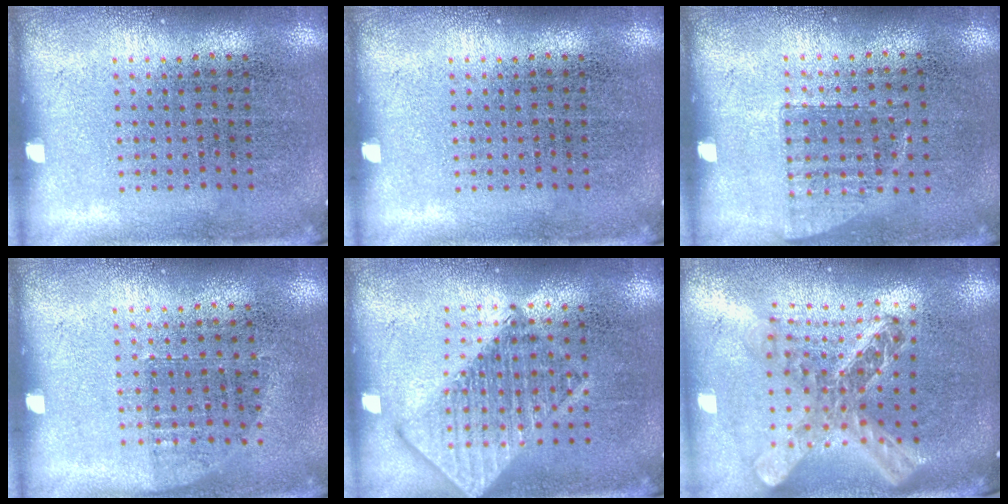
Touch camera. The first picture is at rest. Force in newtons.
{"total": 0.0}
{"total": 0.7, "press": 0.7, "slide": 0.2}
{"total": 0.7, "press": 0.6, "slide": 0.3}
{"total": 2.6, "press": 2.6, "slide": 0.4}
{"total": 2.4, "press": 1.9, "slide": 1.4}